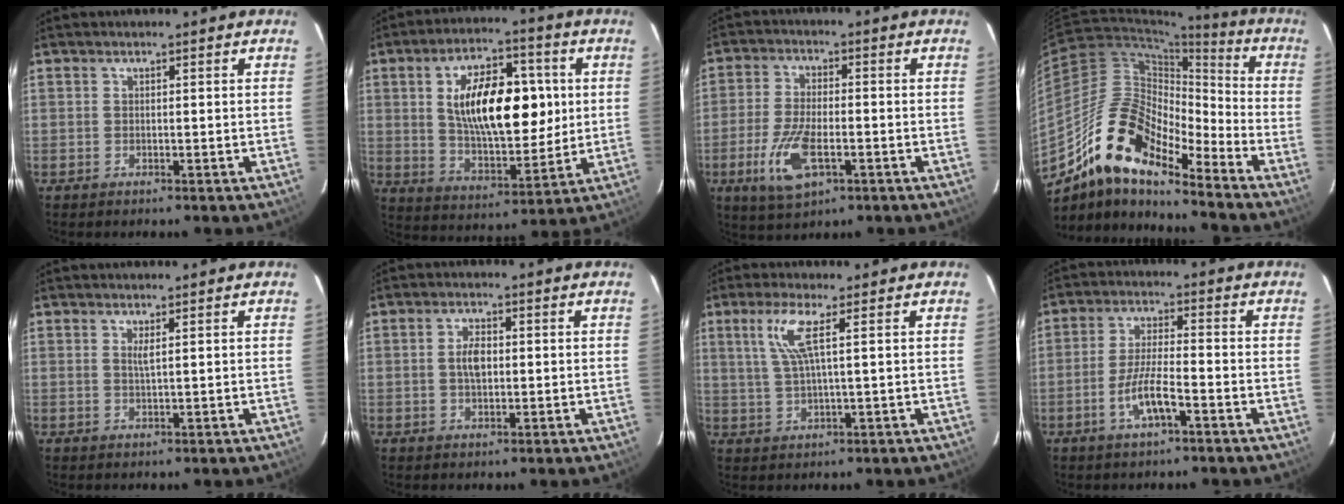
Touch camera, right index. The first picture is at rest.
{"total": 17.8, "force": [3.0, 8.7, 15.3], "torque": [-0.252, 0.014, 0.059]}
{"total": 10.4, "force": [-3.9, 4.5, 8.6], "torque": [-0.186, -0.014, -0.071]}
{"total": 17.2, "force": [-12.6, 5.3, 10.4], "torque": [-0.178, -0.004, -0.251]}
{"total": 1.2, "force": [0.5, -0.2, 1.1], "torque": [-0.021, -0.003, 0.009]}
{"total": 3.6, "force": [0.1, 1.9, 3.0], "torque": [-0.056, 0.006, 0.003]}
{"total": 5.8, "force": [2.2, 0.0, 5.4], "torque": [-0.108, 0.002, 0.049]}
{"total": 6.6, "force": [-3.4, 1.1, 5.6], "torque": [-0.114, -0.002, -0.063]}